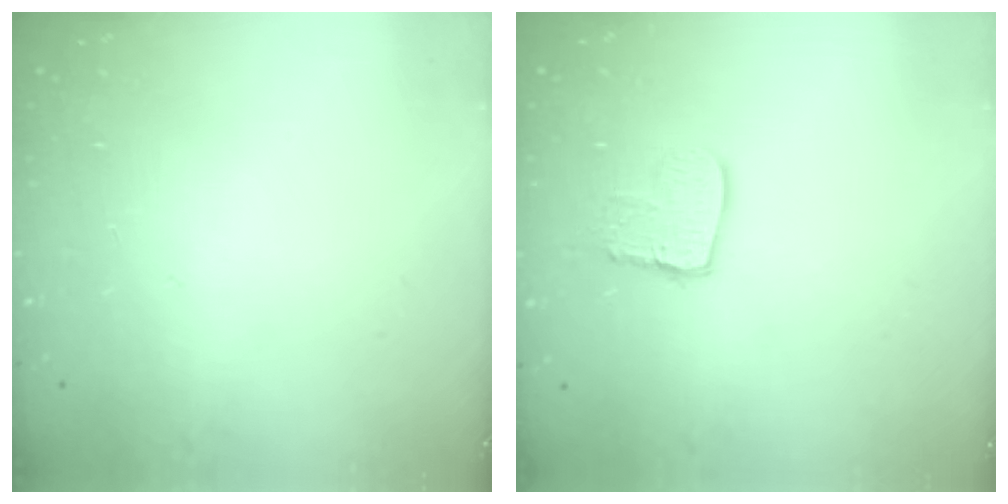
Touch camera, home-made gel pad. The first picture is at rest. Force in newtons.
{"total": 9.9, "press": 9.9, "slide": 0.8}